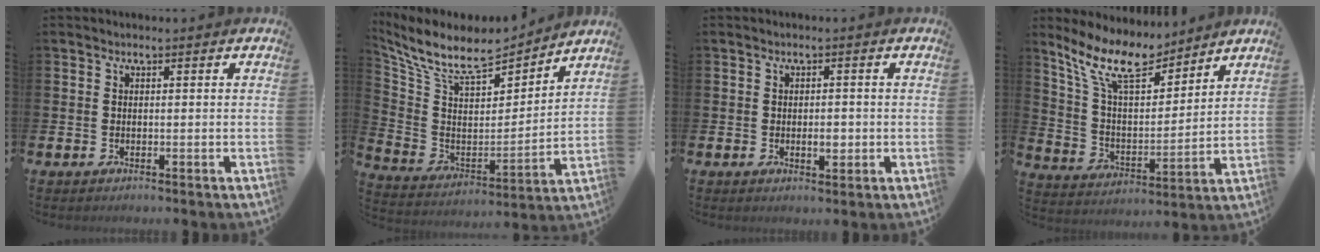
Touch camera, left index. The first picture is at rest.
{"total": 9.4, "force": [8.0, 3.3, 3.5], "torque": [-0.109, -0.049, 0.140]}
{"total": 1.8, "force": [-0.3, 1.0, 1.5], "torque": [-0.008, -0.005, -0.010]}
{"total": 11.4, "force": [9.5, 3.5, 5.3], "torque": [-0.134, -0.047, 0.169]}